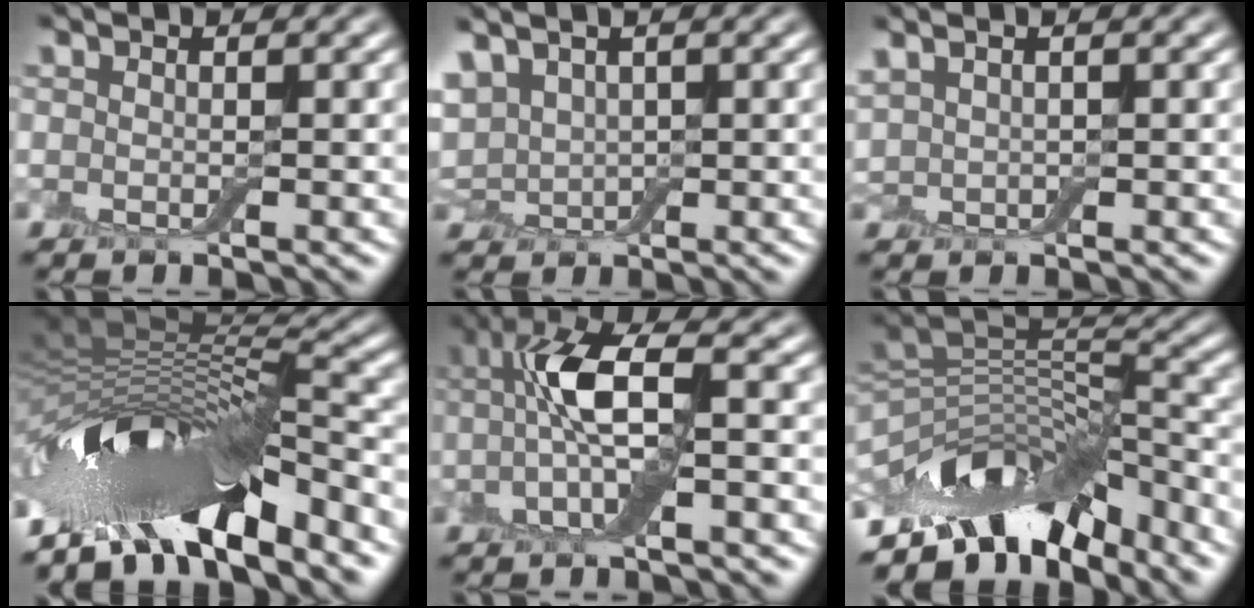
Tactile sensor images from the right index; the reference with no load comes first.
{"total": 2.7, "force": [1.0, 1.9, 1.7], "torque": [-0.041, 0.006, 0.021]}
{"total": 1.3, "force": [1.1, 0.7, 0.4], "torque": [-0.015, 0.009, 0.028]}
{"total": 13.9, "force": [-7.4, 4.4, 10.9], "torque": [-0.190, 0.012, -0.118]}
{"total": 6.0, "force": [-0.3, 2.1, 5.6], "torque": [-0.118, 0.015, -0.014]}
{"total": 9.8, "force": [-7.7, 4.4, 4.2], "torque": [-0.057, 0.004, -0.139]}